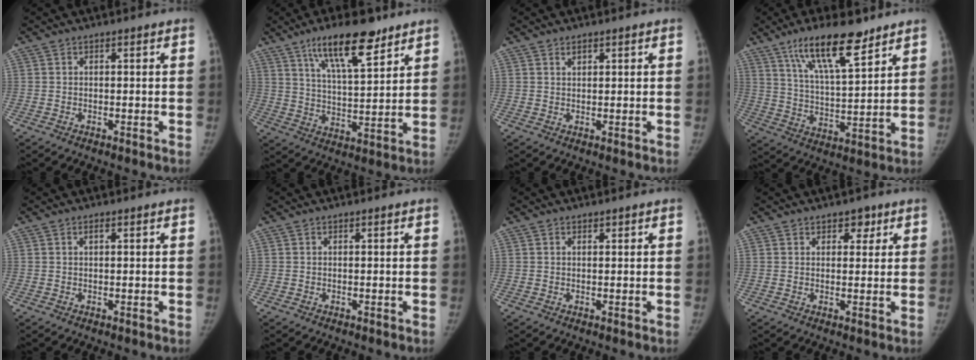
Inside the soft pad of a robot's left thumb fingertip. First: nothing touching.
{"total": 14.1, "force": [9.0, 4.3, 9.9], "torque": [-0.142, -0.045, 0.156]}
{"total": 1.3, "force": [0.9, 0.6, 0.6], "torque": [-0.005, -0.005, 0.015]}
{"total": 14.6, "force": [9.6, 4.0, 10.2], "torque": [-0.157, -0.047, 0.175]}
{"total": 0.8, "force": [0.3, 0.3, 0.6], "torque": [-0.011, 0.002, 0.005]}
{"total": 0.0}
{"total": 0.6, "force": [0.4, 0.3, 0.2], "torque": [-0.003, -0.002, 0.006]}
{"total": 2.9, "force": [1.7, 2.0, 1.3], "torque": [0.007, -0.007, 0.022]}